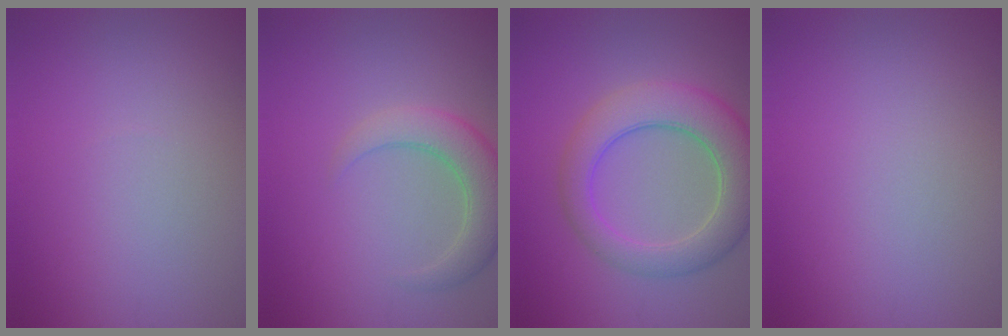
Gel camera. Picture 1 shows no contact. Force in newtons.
{"total": 4.1, "press": 4.1, "slide": 0.6}
{"total": 6.8, "press": 6.8, "slide": 0.3}
{"total": 0.0}